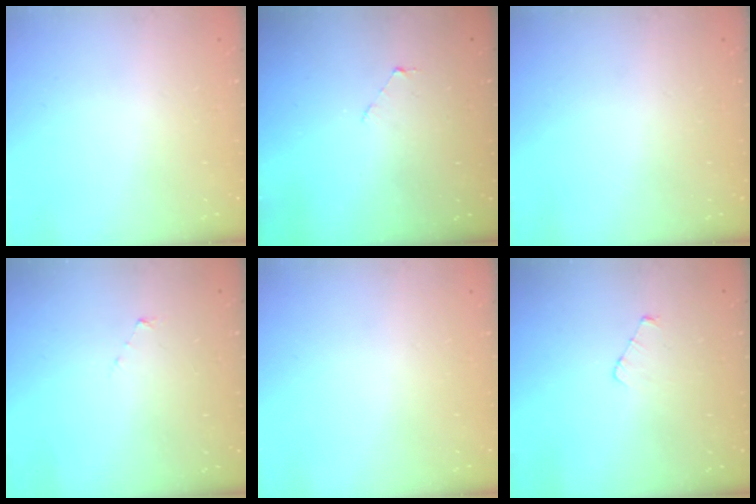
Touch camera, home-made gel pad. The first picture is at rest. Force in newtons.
{"total": 1.6, "press": 1.6, "slide": 0.1}
{"total": 0.0}
{"total": 3.2, "press": 3.2, "slide": 0.3}
{"total": 0.0}
{"total": 3.4, "press": 3.4, "slide": 0.2}